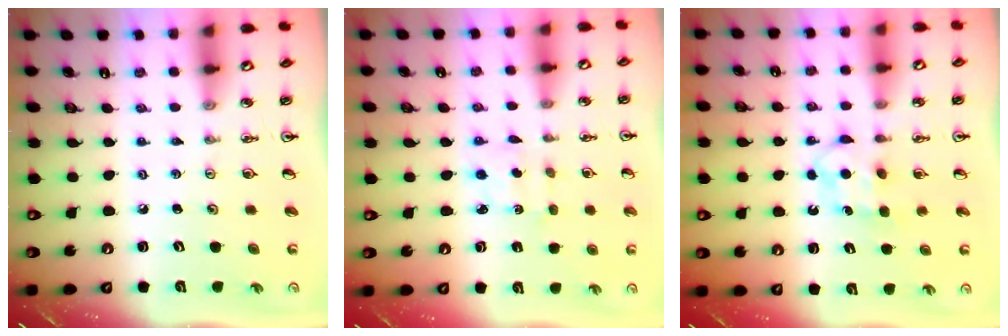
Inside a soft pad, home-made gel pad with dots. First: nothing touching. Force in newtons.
{"total": 1.8, "press": 1.6, "slide": 0.7}
{"total": 6.3, "press": 6.3, "slide": 0.5}